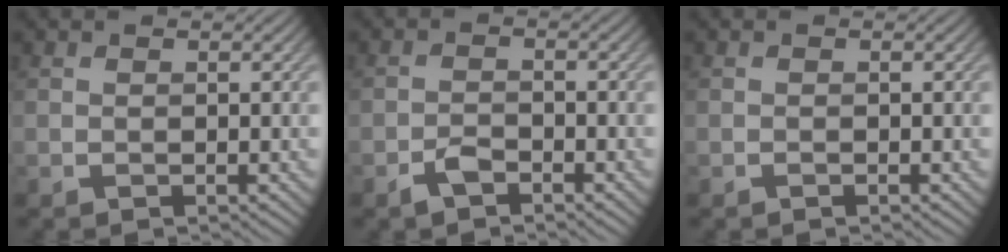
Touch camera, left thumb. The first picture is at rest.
{"total": 2.0, "force": [-1.5, 1.0, 1.0], "torque": [-0.018, 0.003, -0.032]}
{"total": 0.0}